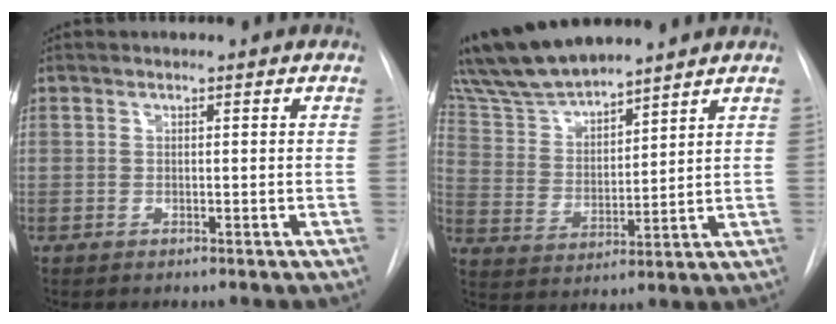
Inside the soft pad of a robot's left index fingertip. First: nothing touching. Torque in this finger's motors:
{"motor_torque": [1.01, -1.13, 0.79, 0.21]}